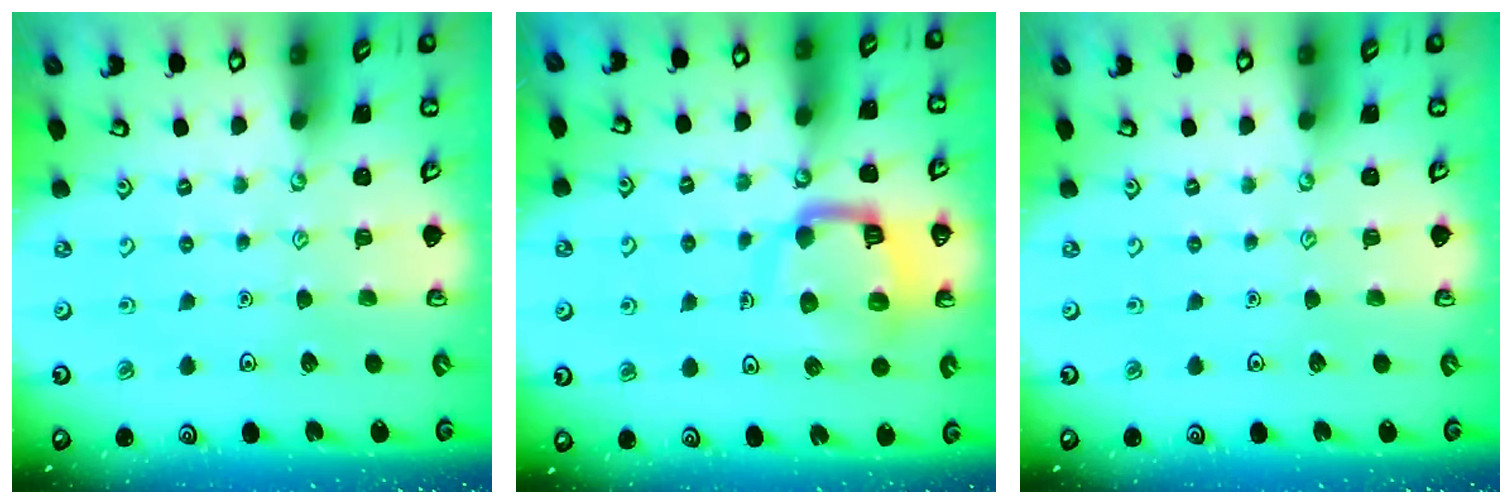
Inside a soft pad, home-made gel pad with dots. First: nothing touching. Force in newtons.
{"total": 13.0, "press": 12.9, "slide": 1.5}
{"total": 0.0}